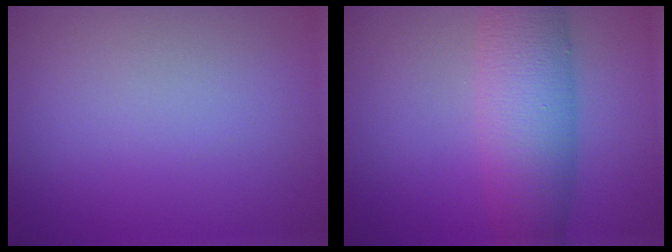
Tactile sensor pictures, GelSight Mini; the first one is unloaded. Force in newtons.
{"total": 7.1, "press": 7.1, "slide": 0.2}